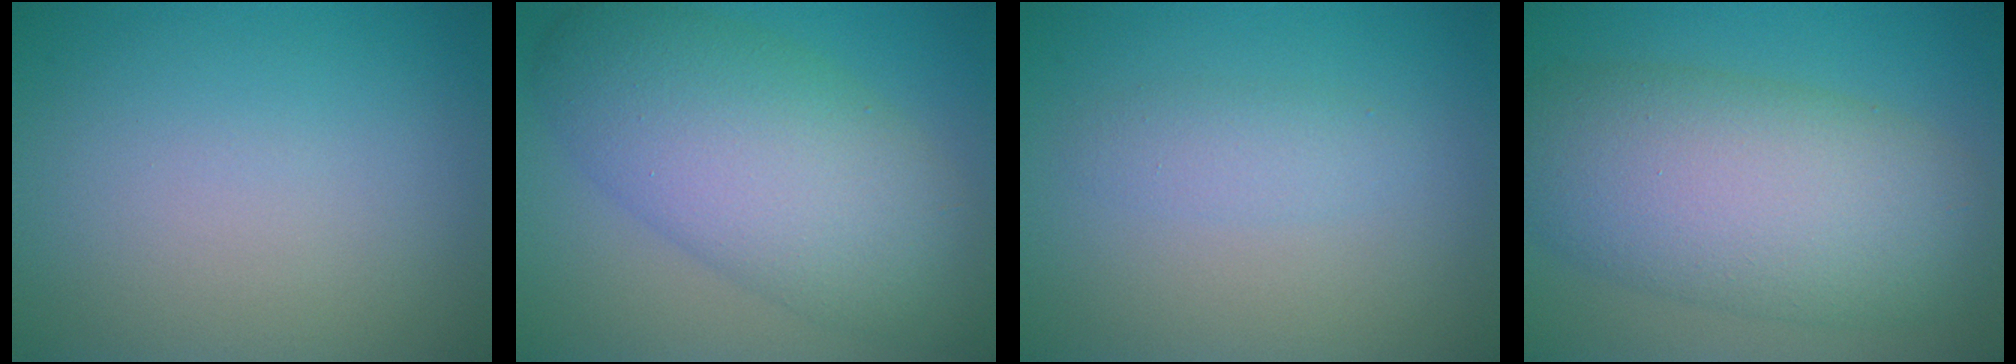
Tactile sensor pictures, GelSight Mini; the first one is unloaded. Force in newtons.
{"total": 9.6, "press": 9.6, "slide": 0.2}
{"total": 1.6, "press": 1.6, "slide": 0.1}
{"total": 10.4, "press": 10.4, "slide": 0.3}